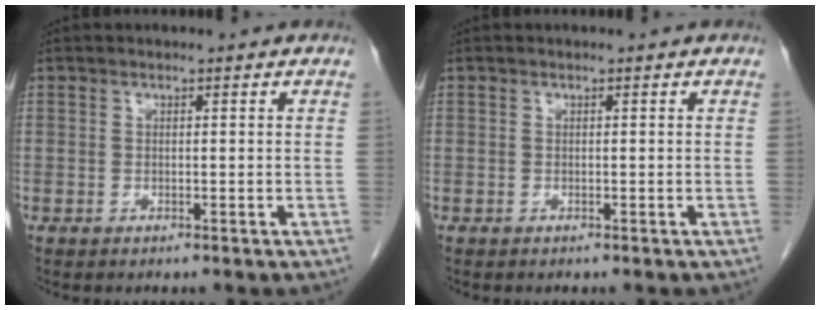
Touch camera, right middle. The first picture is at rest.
{"total": 0.0}